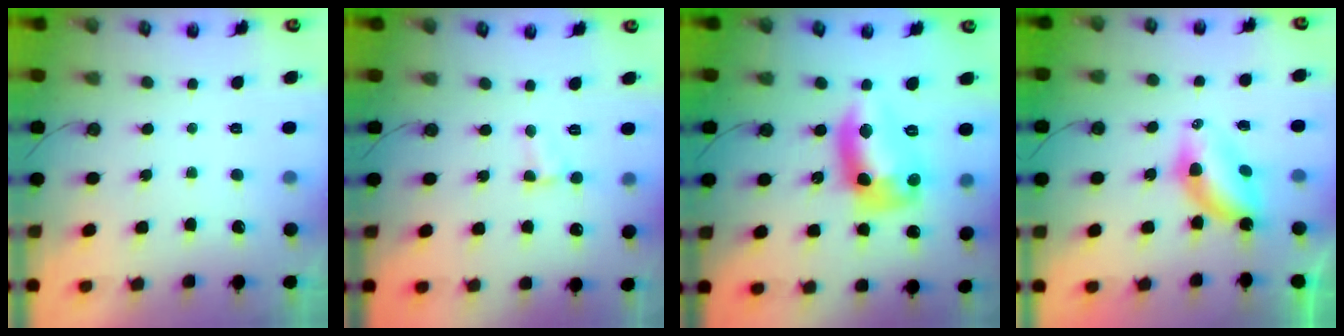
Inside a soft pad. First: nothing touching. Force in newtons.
{"total": 1.8, "press": 1.8, "slide": 0.2}
{"total": 15.7, "press": 15.7, "slide": 1.1}
{"total": 6.4, "press": 6.3, "slide": 0.6}